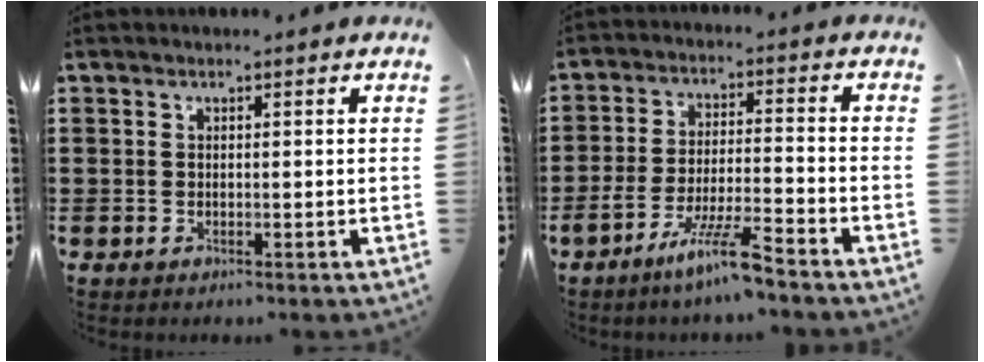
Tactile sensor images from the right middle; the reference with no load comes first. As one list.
[{"total": 7.9, "force": [-6.0, -0.1, 5.1], "torque": [-0.107, -0.011, -0.118]}]